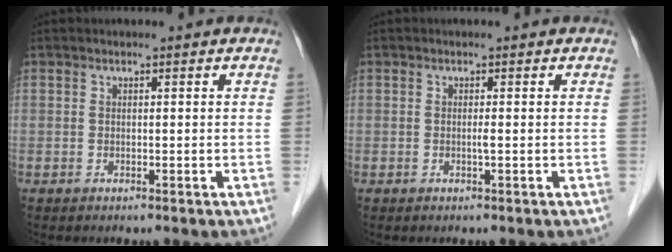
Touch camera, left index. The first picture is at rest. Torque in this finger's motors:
{"motor_torque": [0.19, 0.02, 0.00, 0.01]}